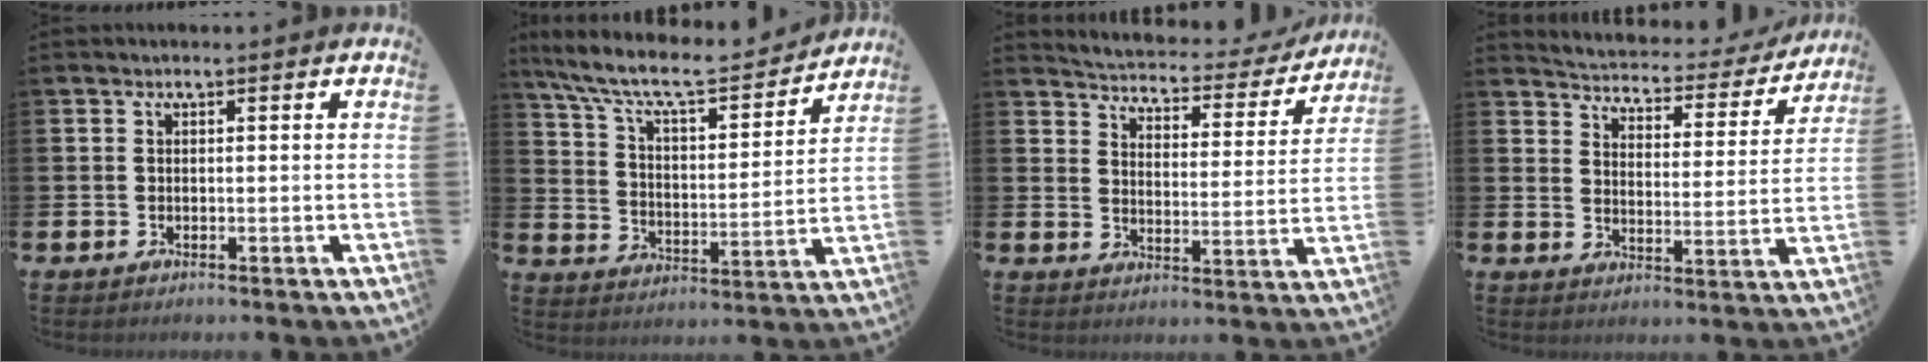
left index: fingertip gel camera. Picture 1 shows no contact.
{"total": 9.5, "force": [8.4, 2.2, 3.7], "torque": [-0.114, -0.054, 0.143]}
{"total": 4.2, "force": [4.1, 1.0, 0.5], "torque": [-0.025, -0.041, 0.060]}
{"total": 4.2, "force": [4.0, 1.1, 0.4], "torque": [-0.022, -0.041, 0.059]}